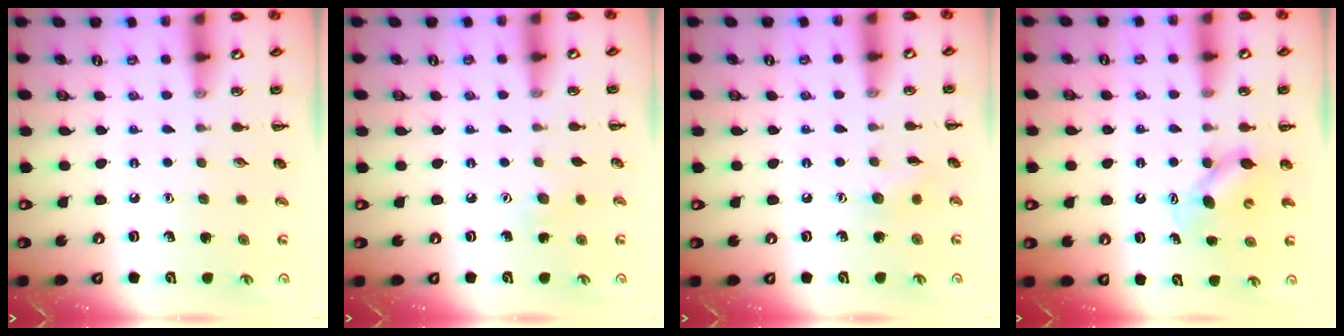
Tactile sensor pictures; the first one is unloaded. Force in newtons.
{"total": 4.2, "press": 4.1, "slide": 0.9}
{"total": 5.0, "press": 4.8, "slide": 1.2}
{"total": 5.7, "press": 5.7, "slide": 0.5}